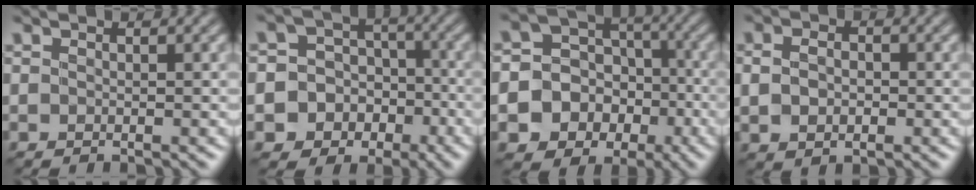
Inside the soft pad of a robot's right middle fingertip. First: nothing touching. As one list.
[{"total": 9.0, "force": [-4.0, 7.9, 1.7], "torque": [-0.027, -0.008, -0.083]}, {"total": 13.4, "force": [-5.7, 11.6, 3.5], "torque": [-0.078, -0.034, -0.097]}, {"total": 3.1, "force": [0.0, 2.3, 2.1], "torque": [-0.037, 0.002, 0.002]}]